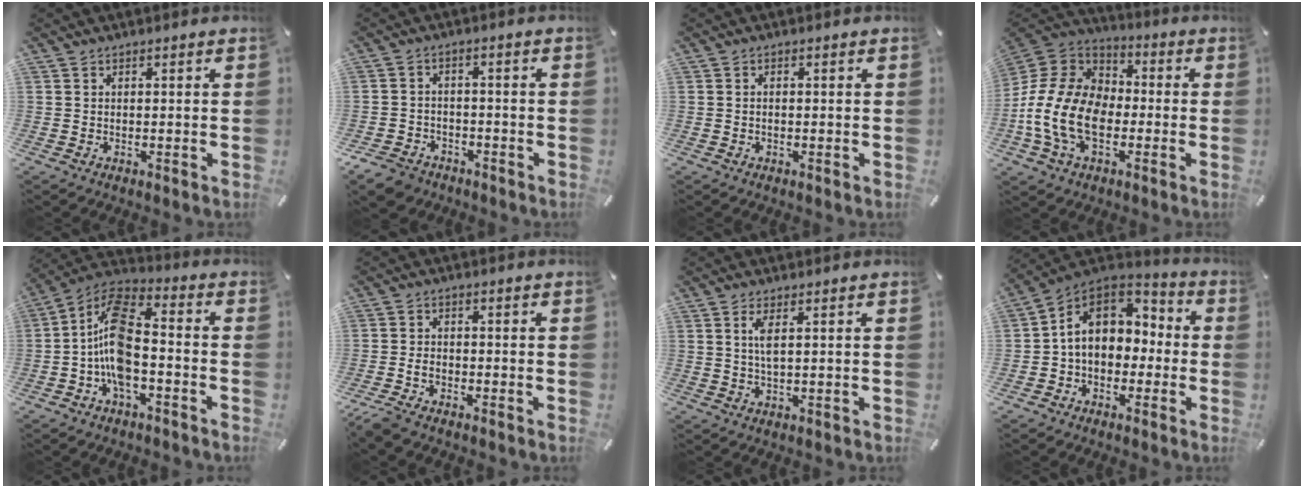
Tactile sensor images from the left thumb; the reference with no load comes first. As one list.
[{"total": 5.9, "force": [-4.6, 3.5, 1.5], "torque": [-0.041, 0.020, -0.091]}, {"total": 0.6, "force": [-0.3, 0.3, 0.5], "torque": [-0.009, 0.000, -0.006]}, {"total": 16.3, "force": [-5.4, 11.5, 10.2], "torque": [-0.232, 0.030, -0.101]}, {"total": 11.8, "force": [-4.2, 5.8, 9.3], "torque": [-0.193, 0.011, -0.078]}, {"total": 3.2, "force": [-2.2, 1.7, 1.7], "torque": [-0.042, 0.009, -0.044]}, {"total": 3.3, "force": [0.8, 0.7, 3.1], "torque": [-0.056, 0.000, 0.009]}, {"total": 10.3, "force": [0.1, 8.8, 5.4], "torque": [-0.101, 0.012, 0.003]}]